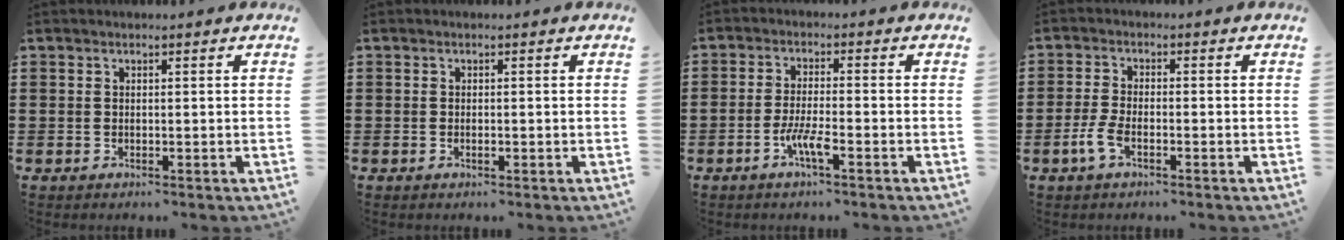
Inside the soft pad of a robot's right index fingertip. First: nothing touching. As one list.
[{"total": 0.6, "force": [-0.2, 0.3, 0.5], "torque": [-0.011, -0.003, -0.002]}, {"total": 4.4, "force": [-2.3, 0.5, 3.7], "torque": [-0.083, -0.007, -0.046]}, {"total": 3.2, "force": [-1.7, 0.9, 2.6], "torque": [-0.067, -0.009, -0.035]}]